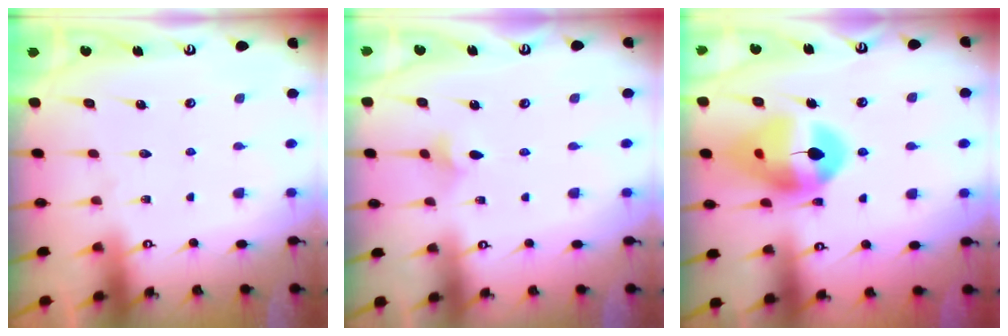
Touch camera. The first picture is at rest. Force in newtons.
{"total": 2.7, "press": 2.6, "slide": 0.5}
{"total": 15.3, "press": 15.2, "slide": 1.7}